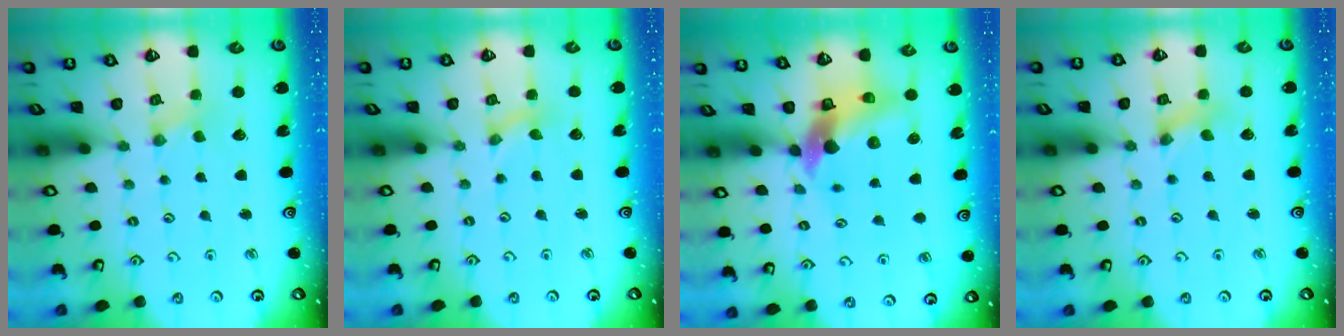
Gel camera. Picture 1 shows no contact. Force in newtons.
{"total": 0.0}
{"total": 9.7, "press": 9.5, "slide": 1.6}
{"total": 1.6, "press": 1.6, "slide": 0.3}